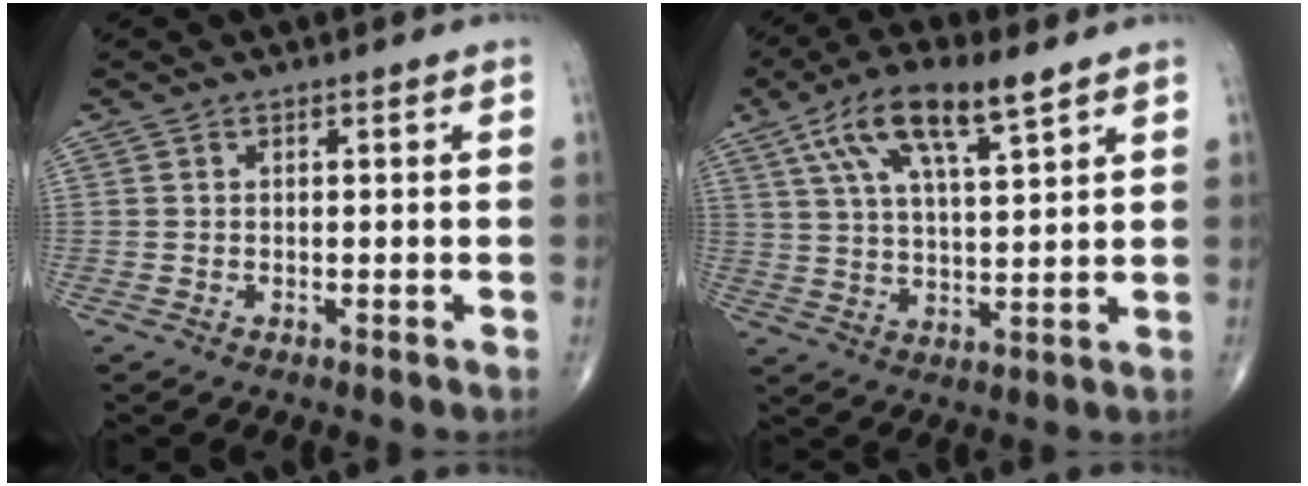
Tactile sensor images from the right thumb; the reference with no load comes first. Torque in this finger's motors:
{"motor_torque": [-1.31, 1.66, 0.26, 0.12, 0.23]}